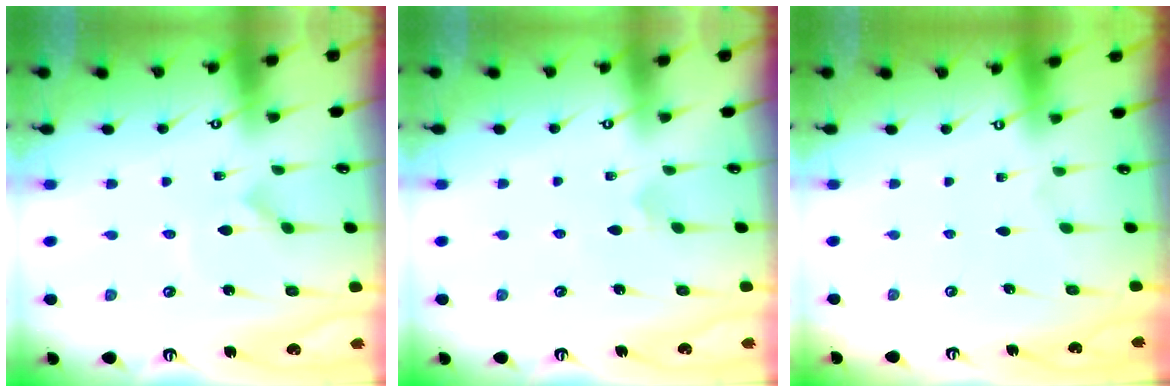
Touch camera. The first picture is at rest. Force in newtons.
{"total": 3.0, "press": 3.0, "slide": 0.2}
{"total": 0.0}